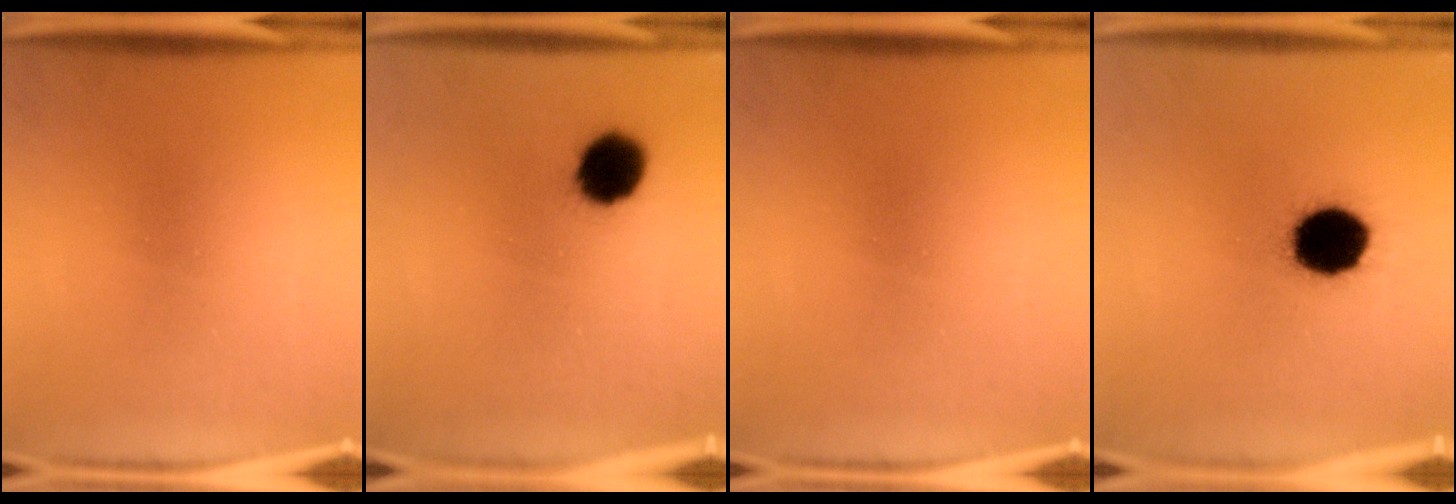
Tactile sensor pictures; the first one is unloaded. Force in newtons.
{"total": 9.1}
{"total": 0.0}
{"total": 16.3}